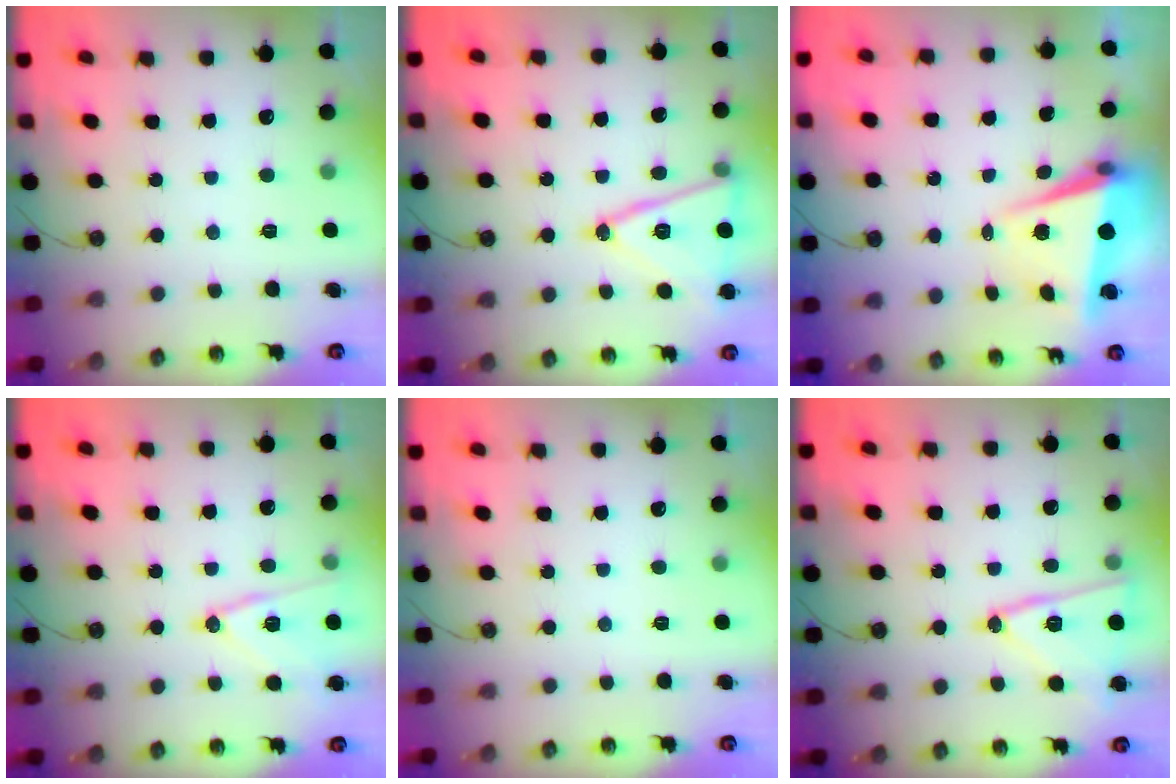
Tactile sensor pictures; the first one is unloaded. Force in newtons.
{"total": 15.4, "press": 15.0, "slide": 3.4}
{"total": 5.7, "press": 5.3, "slide": 2.0}
{"total": 12.8, "press": 12.8, "slide": 0.5}
{"total": 0.0}
{"total": 14.7, "press": 14.7, "slide": 0.5}